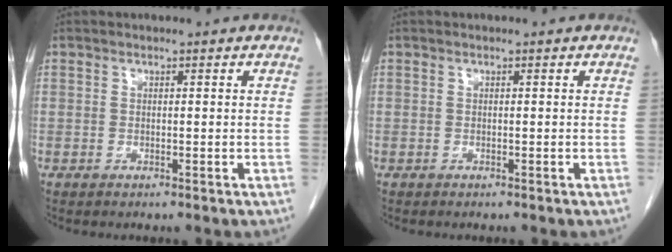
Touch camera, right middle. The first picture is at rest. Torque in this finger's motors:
{"motor_torque": [0.09, -0.03, -0.02, 0.01]}